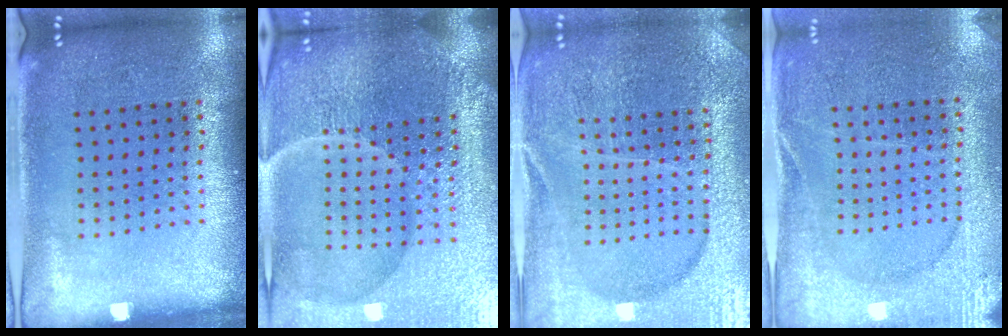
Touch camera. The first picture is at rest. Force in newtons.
{"total": 6.8, "press": 6.0, "slide": 3.0}
{"total": 4.9, "press": 4.5, "slide": 1.8}
{"total": 2.7, "press": 2.7, "slide": 0.3}